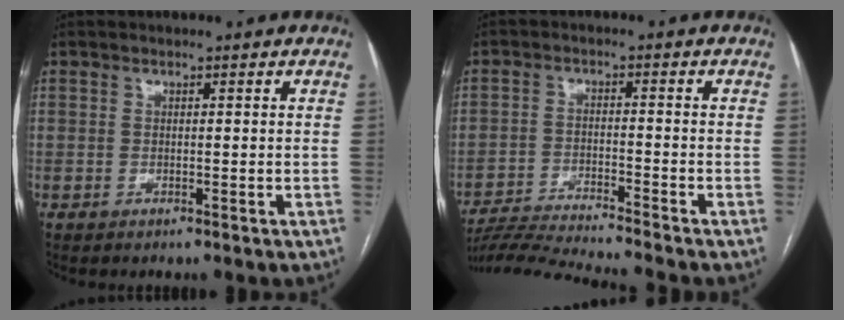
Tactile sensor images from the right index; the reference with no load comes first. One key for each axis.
{"total": 11.7, "fx": -10.8, "fy": -2.1, "fz": 3.7, "tx": -0.050, "ty": -0.016, "tz": -0.184}